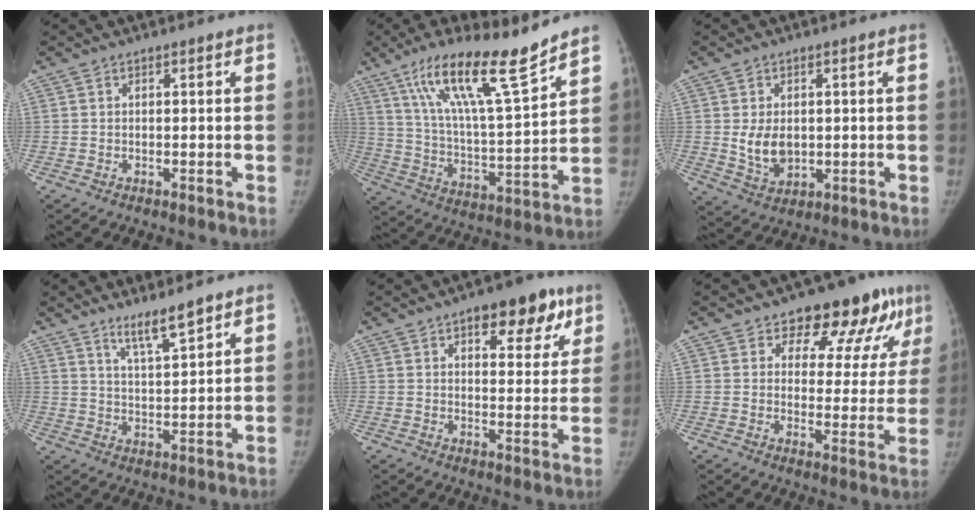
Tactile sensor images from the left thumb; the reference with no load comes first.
{"total": 18.1, "force": [12.7, 2.2, 12.7], "torque": [-0.202, -0.068, 0.225]}
{"total": 6.5, "force": [0.2, 4.6, 4.6], "torque": [-0.063, -0.012, 0.017]}
{"total": 6.2, "force": [4.9, 0.5, 3.8], "torque": [-0.062, -0.041, 0.089]}
{"total": 11.6, "force": [6.3, 5.6, 7.9], "torque": [-0.054, -0.021, 0.080]}
{"total": 14.5, "force": [9.2, 7.6, 8.1], "torque": [-0.041, -0.043, 0.110]}